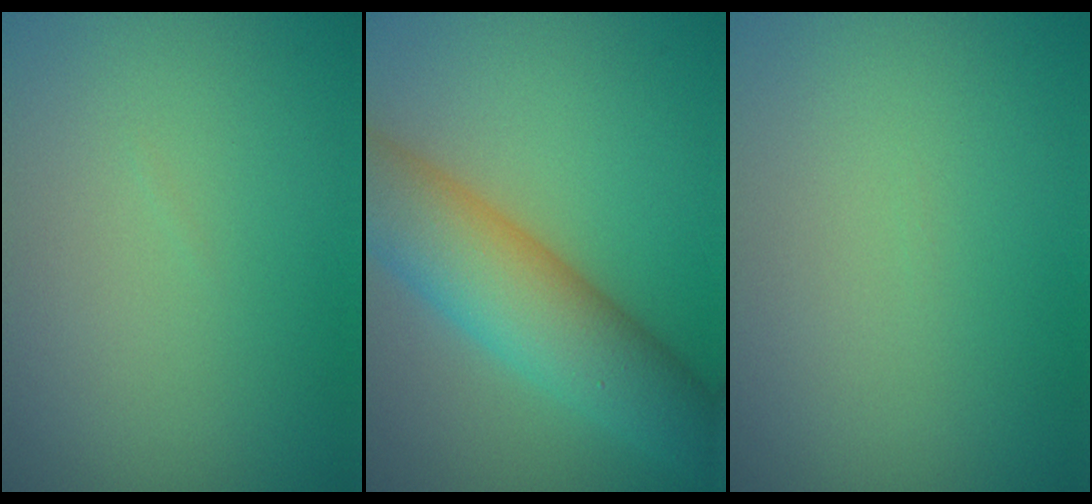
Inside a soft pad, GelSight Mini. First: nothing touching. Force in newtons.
{"total": 8.5, "press": 8.5, "slide": 0.1}
{"total": 0.0}